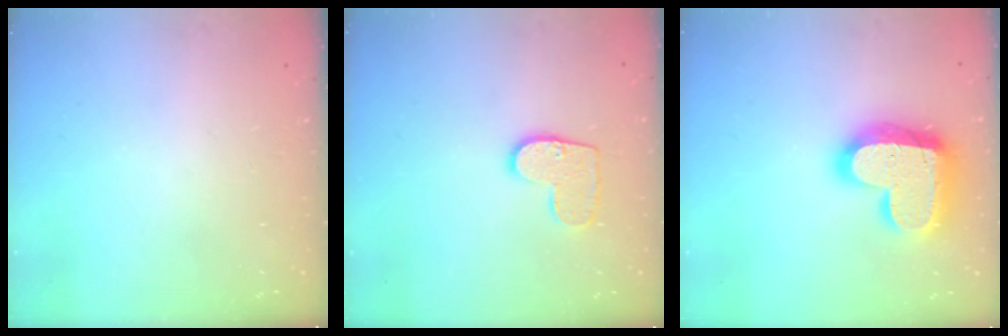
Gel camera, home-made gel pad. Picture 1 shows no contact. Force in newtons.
{"total": 9.8, "press": 9.8, "slide": 0.4}
{"total": 22.1, "press": 22.0, "slide": 1.5}